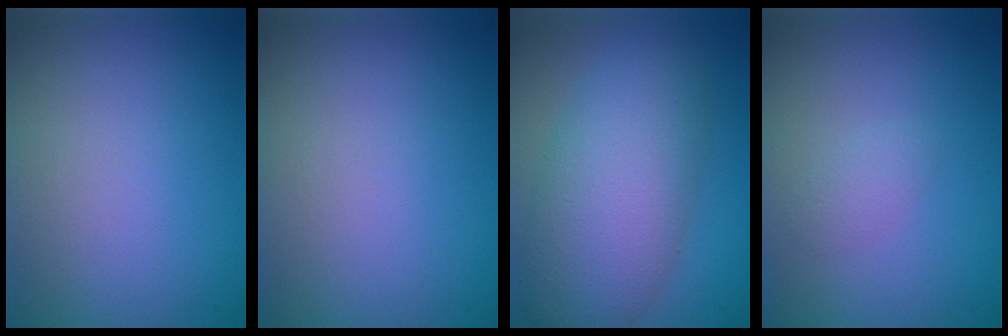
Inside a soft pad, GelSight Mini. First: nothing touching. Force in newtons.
{"total": 0.0}
{"total": 8.9, "press": 8.9, "slide": 0.1}
{"total": 1.0, "press": 1.0, "slide": 0.1}